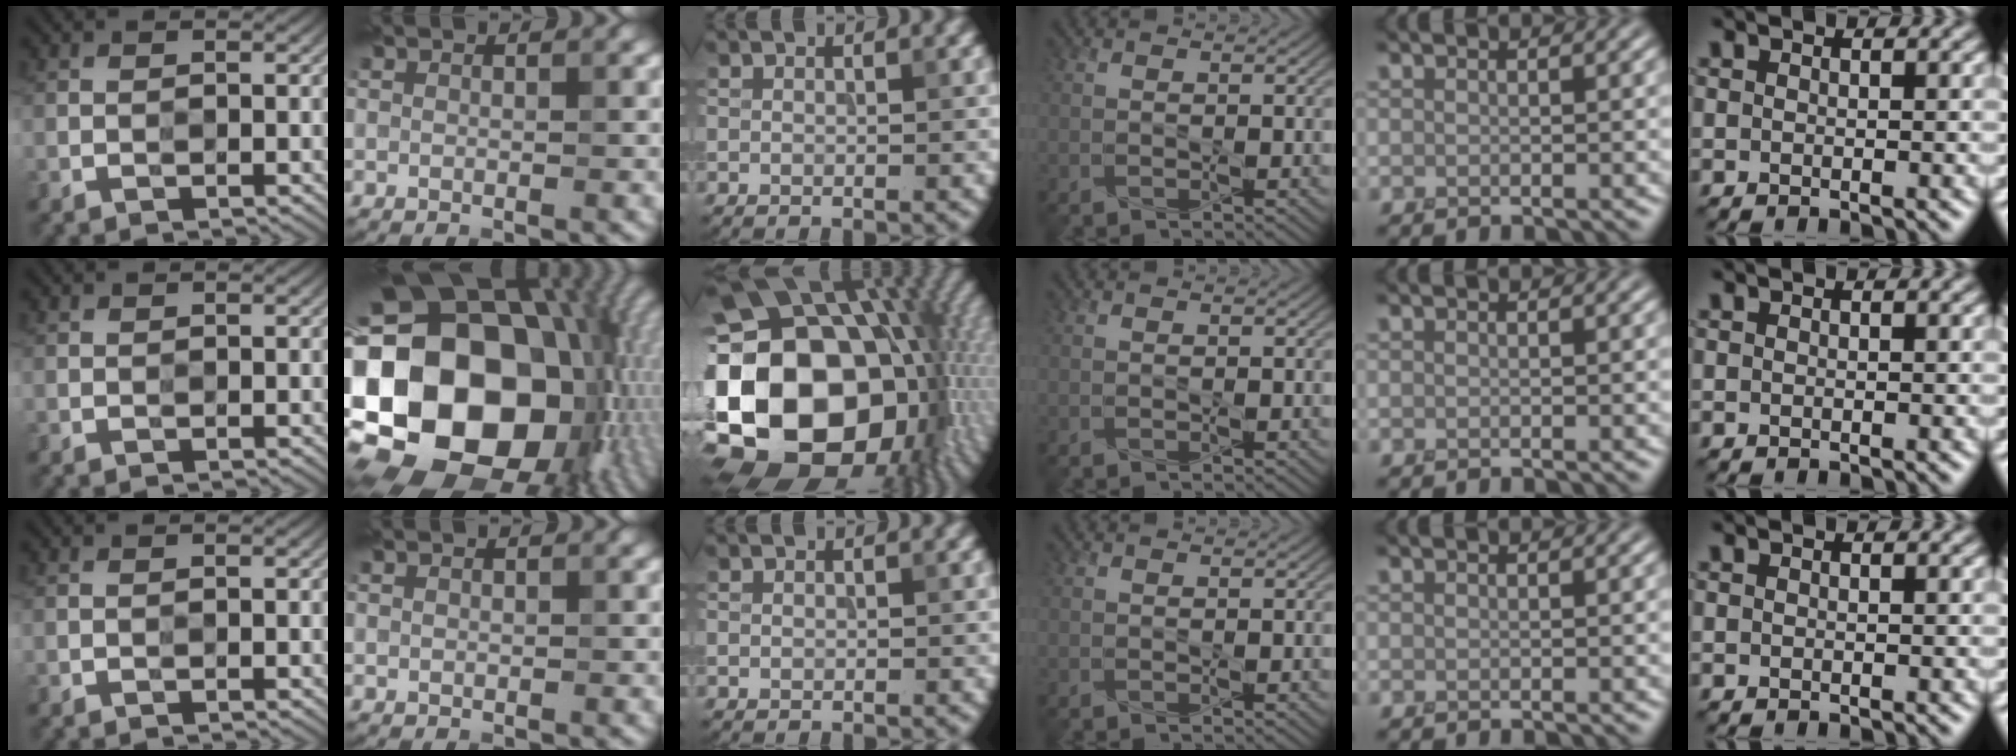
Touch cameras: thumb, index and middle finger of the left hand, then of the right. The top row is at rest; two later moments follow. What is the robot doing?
{"motion": "press", "object": "memory foam"}